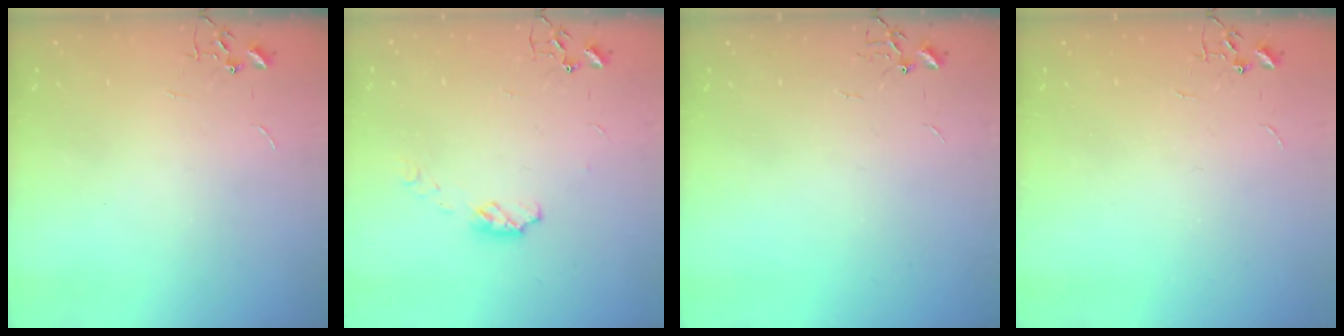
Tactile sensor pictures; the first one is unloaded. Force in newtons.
{"total": 5.4, "press": 5.3, "slide": 0.4}
{"total": 0.0}
{"total": 0.0}